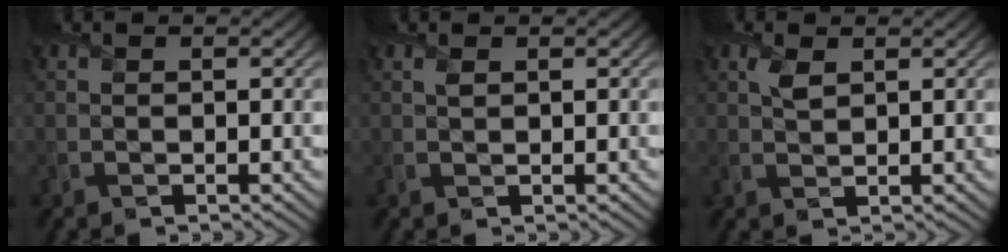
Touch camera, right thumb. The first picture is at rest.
{"total": 0.7, "force": [0.5, 0.1, 0.3], "torque": [-0.012, 0.002, 0.009]}
{"total": 1.8, "force": [1.1, 0.7, 1.2], "torque": [-0.030, 0.004, 0.020]}